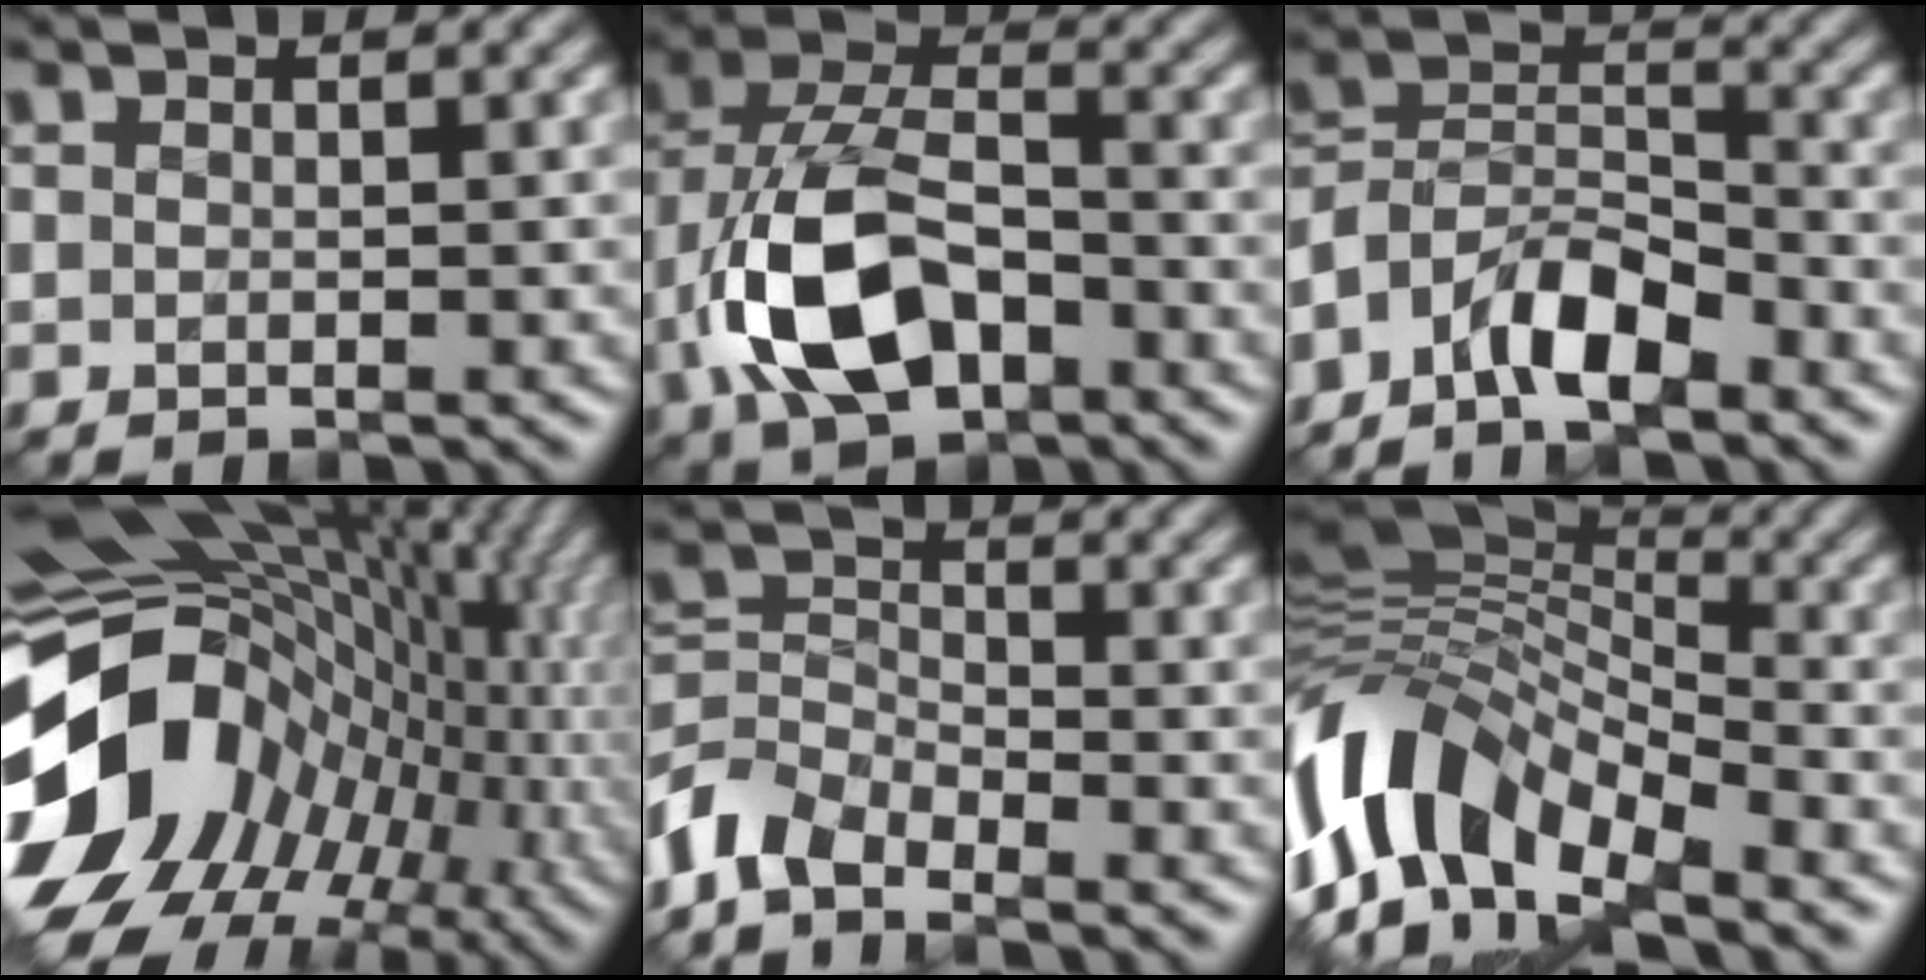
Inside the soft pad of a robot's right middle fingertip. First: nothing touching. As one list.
[{"total": 10.1, "force": [-3.3, 6.0, 7.5], "torque": [-0.167, 0.002, -0.068]}, {"total": 7.1, "force": [-5.0, 3.0, 4.1], "torque": [-0.065, 0.008, -0.101]}, {"total": 18.6, "force": [-3.0, 14.3, 11.5], "torque": [-0.234, -0.018, -0.038]}, {"total": 5.6, "force": [-4.1, 2.7, 2.7], "torque": [-0.054, -0.001, -0.095]}, {"total": 12.2, "force": [-4.9, 6.8, 8.9], "torque": [-0.165, 0.011, -0.108]}]